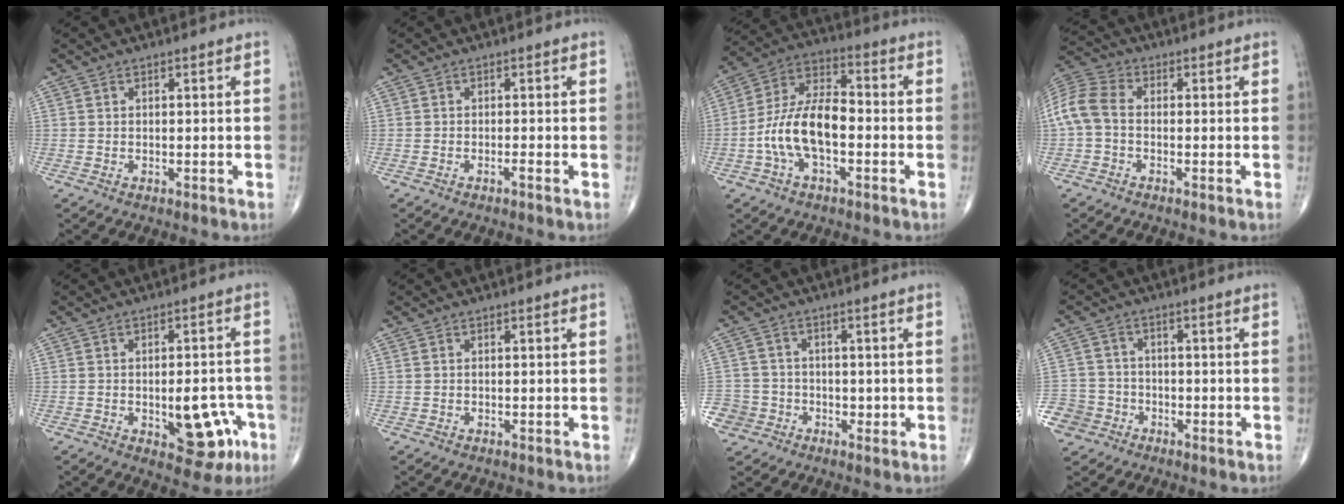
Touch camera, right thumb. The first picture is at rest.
{"total": 0.7, "force": [-0.5, 0.0, 0.5], "torque": [-0.013, 0.001, -0.009]}
{"total": 13.3, "force": [-2.9, 6.7, 11.2], "torque": [-0.214, 0.043, -0.060]}
{"total": 7.8, "force": [-0.7, 5.1, 5.8], "torque": [-0.124, 0.022, -0.027]}
{"total": 10.6, "force": [-3.4, 5.3, 8.5], "torque": [-0.075, 0.019, -0.030]}
{"total": 0.0}
{"total": 6.9, "force": [-2.2, 6.4, 0.9], "torque": [-0.005, 0.020, -0.035]}
{"total": 8.1, "force": [-4.0, 6.9, 1.4], "torque": [-0.025, 0.024, -0.070]}